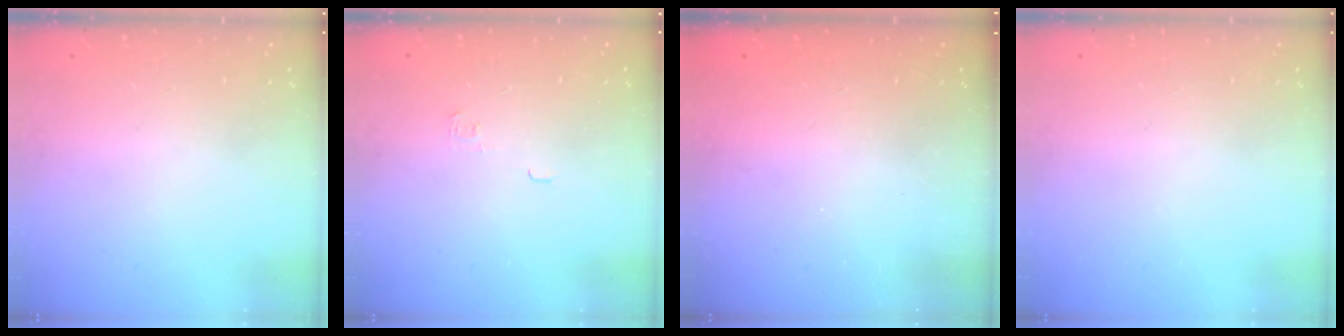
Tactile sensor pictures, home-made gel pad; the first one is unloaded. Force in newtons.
{"total": 2.1, "press": 2.1, "slide": 0.3}
{"total": 2.3, "press": 2.2, "slide": 0.7}
{"total": 0.0}